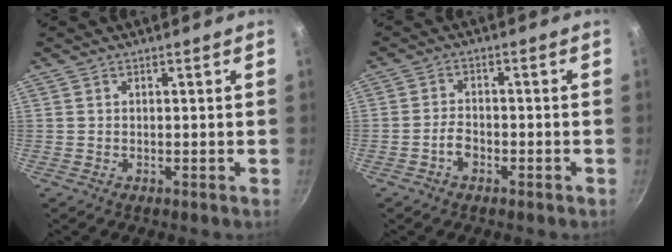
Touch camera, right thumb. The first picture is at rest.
{"total": 3.2, "force": [-1.8, 1.9, 1.9], "torque": [-0.029, 0.021, -0.033]}